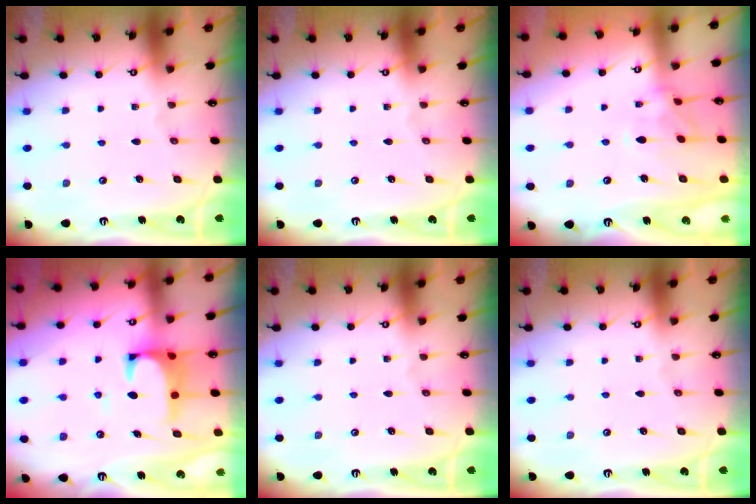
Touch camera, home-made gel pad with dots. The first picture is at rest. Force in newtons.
{"total": 0.0}
{"total": 1.8, "press": 1.5, "slide": 1.0}
{"total": 3.9, "press": 3.7, "slide": 1.0}
{"total": 0.0}
{"total": 0.0}